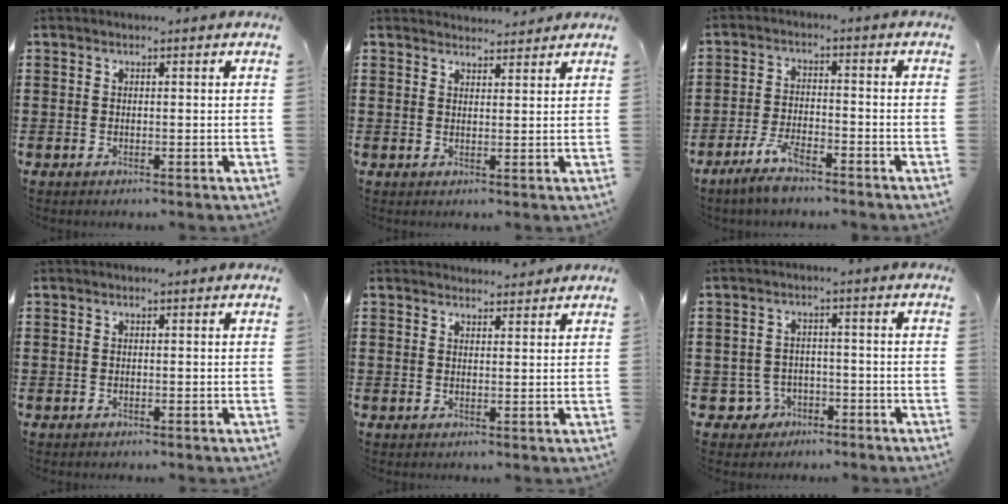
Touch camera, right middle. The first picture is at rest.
{"total": 2.5, "force": [2.5, 0.5, 0.0], "torque": [0.002, -0.005, 0.046]}
{"total": 5.0, "force": [-3.9, 1.3, 2.8], "torque": [-0.068, -0.001, -0.078]}
{"total": 0.0}
{"total": 2.0, "force": [2.0, 0.4, 0.1], "torque": [0.001, 0.001, 0.037]}
{"total": 3.8, "force": [-2.6, 2.6, 0.8], "torque": [-0.039, 0.001, -0.059]}